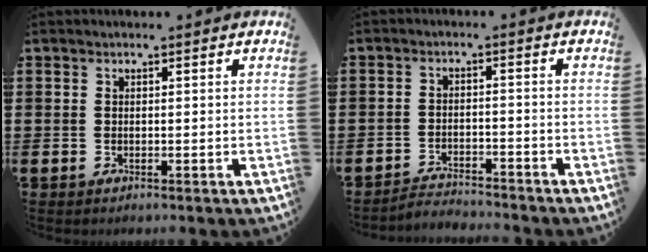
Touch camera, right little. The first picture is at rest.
{"total": 2.5, "force": [-2.4, 0.1, -0.1], "torque": [-0.004, 0.005, -0.054]}